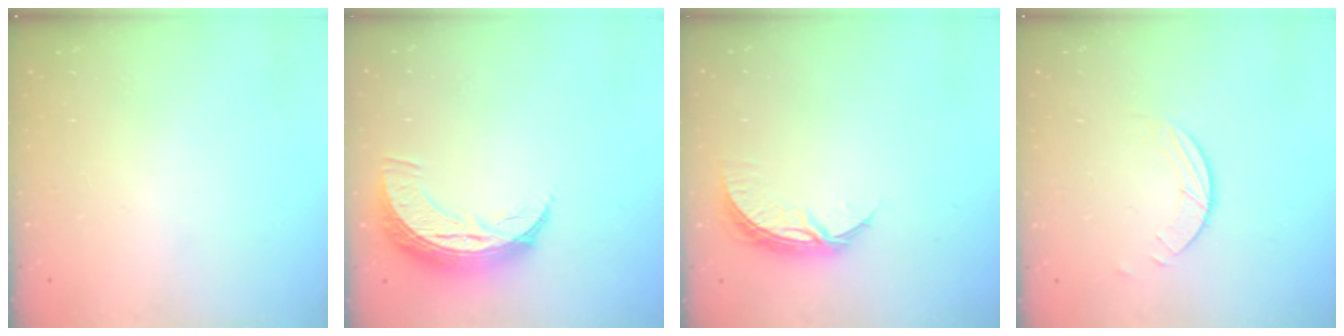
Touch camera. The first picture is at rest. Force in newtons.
{"total": 10.1, "press": 10.1, "slide": 0.7}
{"total": 6.8, "press": 6.8, "slide": 0.3}
{"total": 1.5, "press": 1.5, "slide": 0.1}